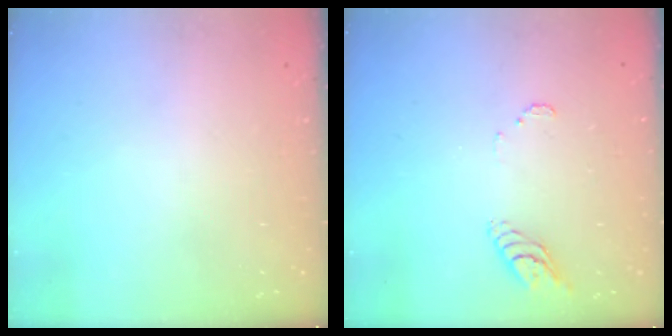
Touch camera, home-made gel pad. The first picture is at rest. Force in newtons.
{"total": 6.7, "press": 6.7, "slide": 0.6}